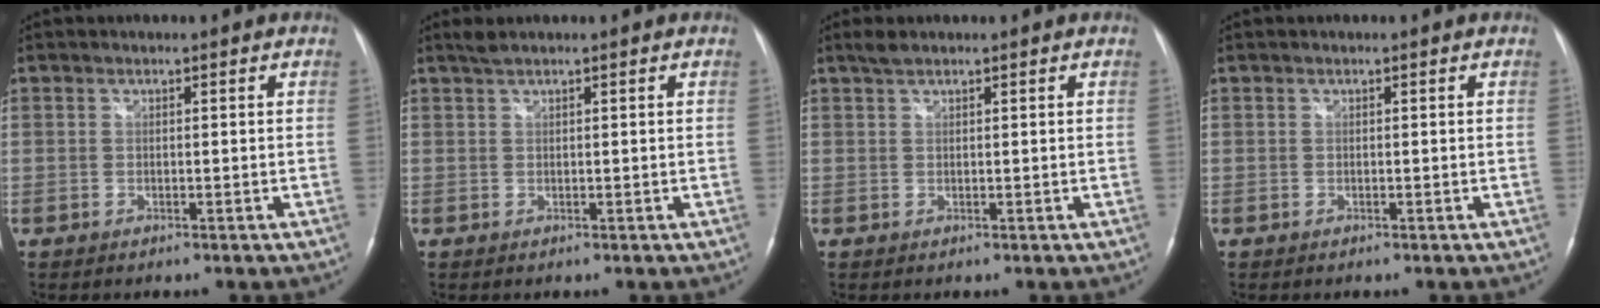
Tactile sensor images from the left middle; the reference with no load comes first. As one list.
[{"total": 1.3, "force": [1.1, -0.1, 0.7], "torque": [-0.019, 0.011, 0.026]}, {"total": 1.5, "force": [1.3, 0.3, 0.8], "torque": [-0.022, 0.008, 0.030]}, {"total": 0.0}]